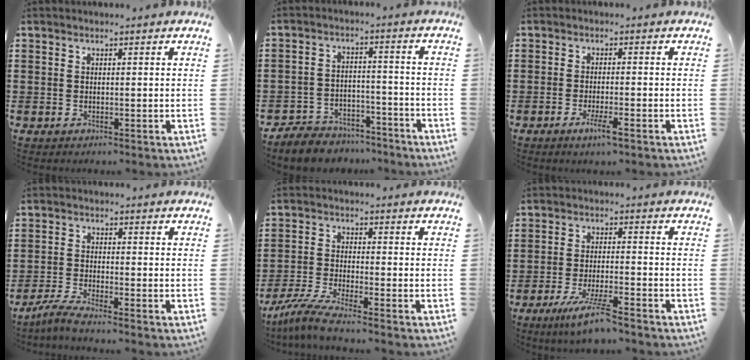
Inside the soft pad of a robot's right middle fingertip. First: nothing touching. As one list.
[{"total": 5.7, "force": [-5.5, 1.2, 0.2], "torque": [-0.011, 0.010, -0.111]}, {"total": 3.1, "force": [-1.7, 0.3, 2.6], "torque": [-0.041, -0.001, -0.029]}, {"total": 3.2, "force": [-2.9, -0.3, 1.5], "torque": [-0.041, -0.010, -0.059]}, {"total": 5.3, "force": [-4.5, -0.2, 2.7], "torque": [-0.074, -0.024, -0.090]}, {"total": 6.4, "force": [-4.8, 0.2, 4.2], "torque": [-0.091, -0.017, -0.089]}]